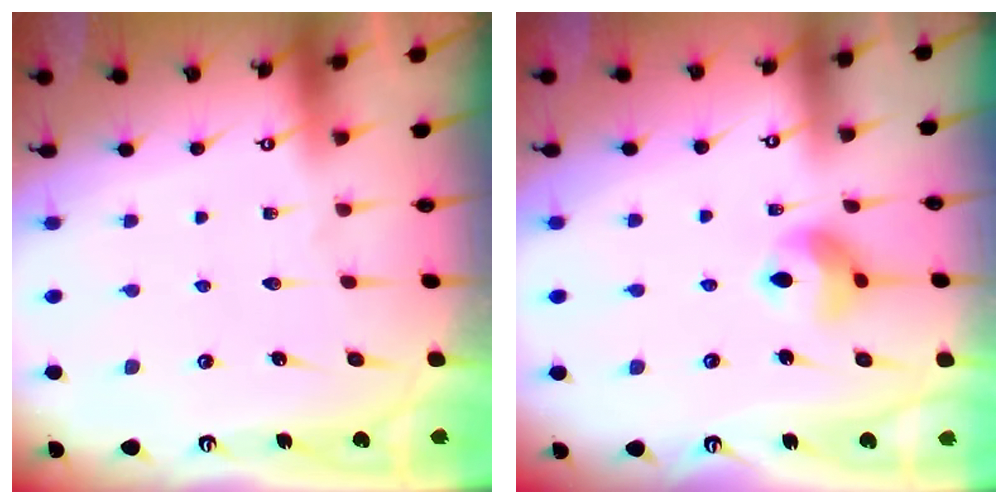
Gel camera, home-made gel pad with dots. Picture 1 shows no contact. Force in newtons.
{"total": 10.0, "press": 9.9, "slide": 1.4}